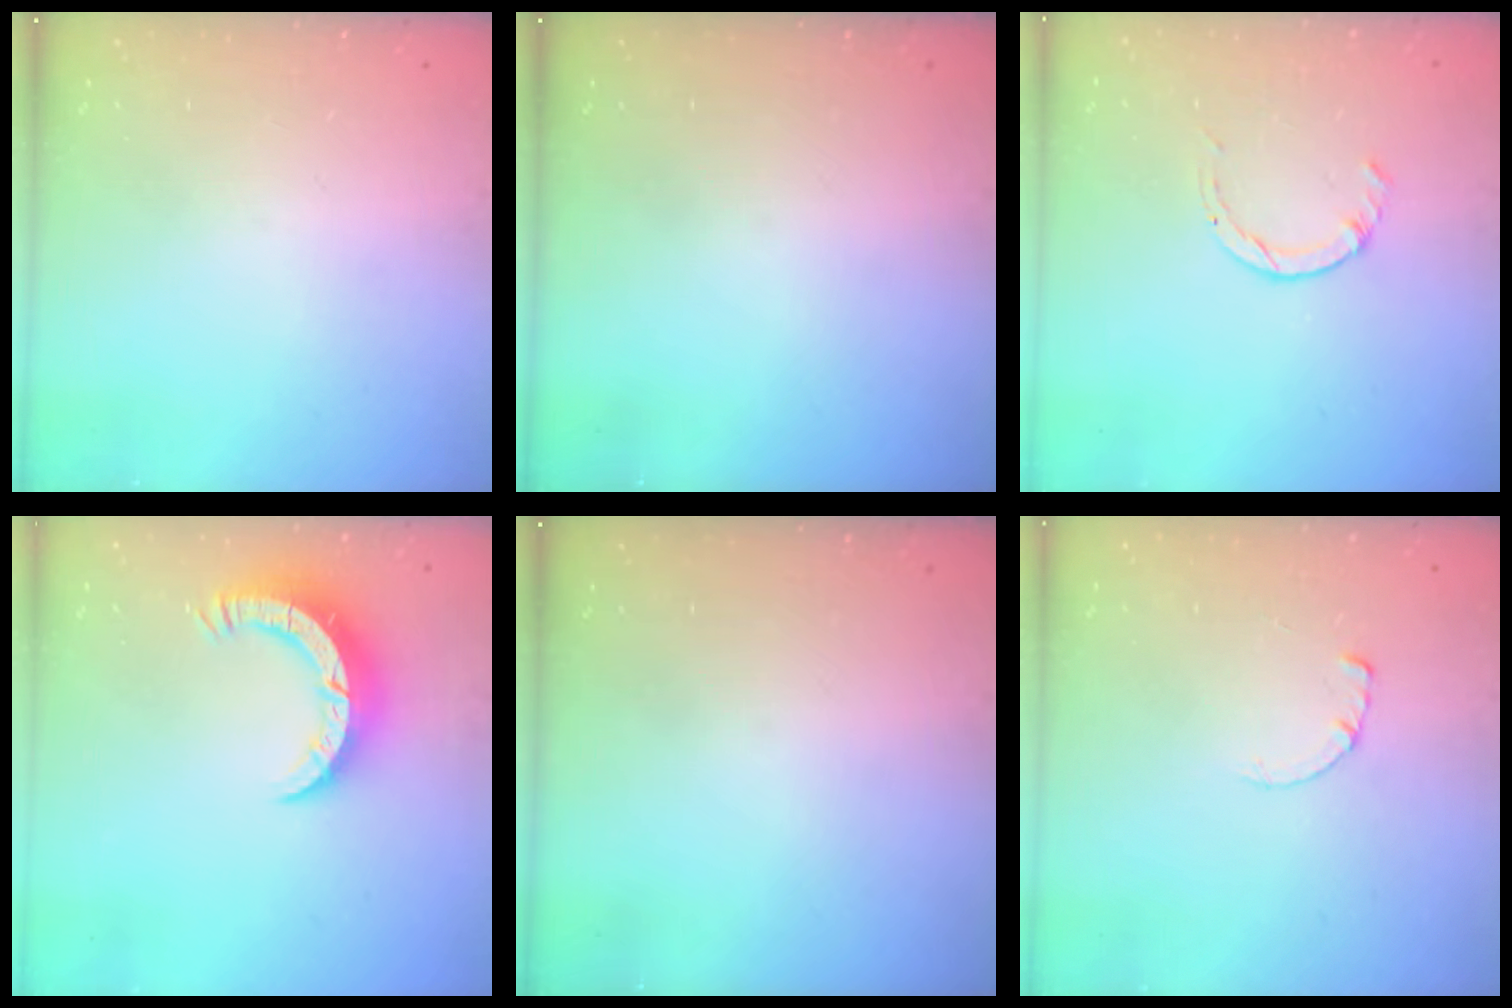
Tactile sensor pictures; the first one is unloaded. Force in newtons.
{"total": 0.0}
{"total": 1.4, "press": 1.4, "slide": 0.2}
{"total": 8.0, "press": 7.9, "slide": 0.7}
{"total": 0.0}
{"total": 0.7, "press": 0.7, "slide": 0.2}